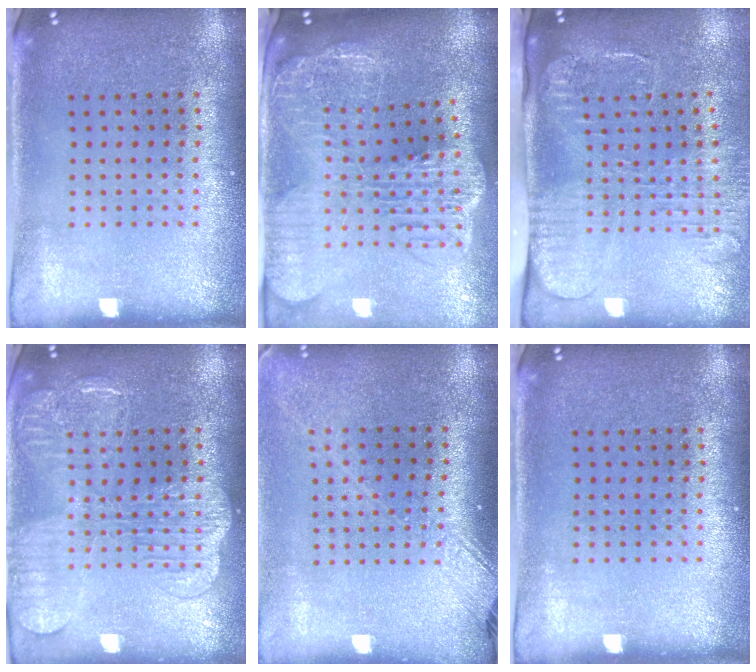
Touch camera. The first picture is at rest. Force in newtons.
{"total": 3.7, "press": 3.0, "slide": 2.2}
{"total": 2.6, "press": 2.1, "slide": 1.7}
{"total": 2.6, "press": 2.6, "slide": 0.3}
{"total": 1.8, "press": 1.5, "slide": 1.1}
{"total": 0.0}